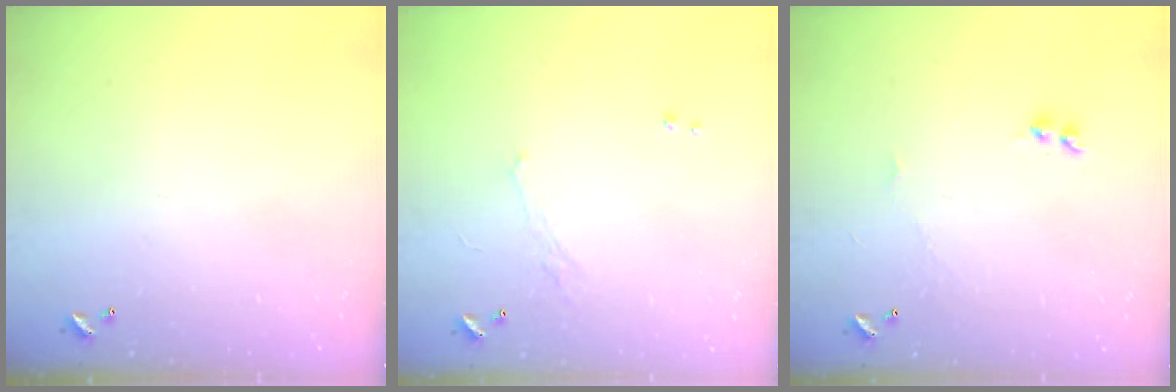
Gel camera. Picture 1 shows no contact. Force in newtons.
{"total": 0.7, "press": 0.0, "slide": 0.7}
{"total": 1.9, "press": 1.8, "slide": 0.5}